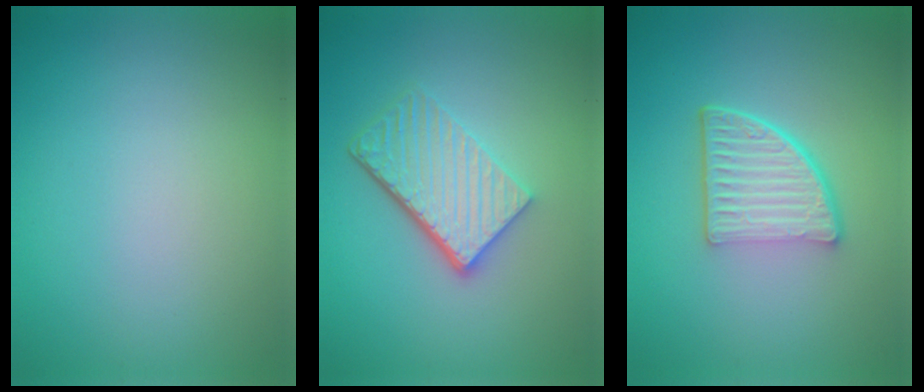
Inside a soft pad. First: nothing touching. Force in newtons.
{"total": 5.3, "press": 3.8, "slide": 3.7}
{"total": 5.5, "press": 3.7, "slide": 4.1}